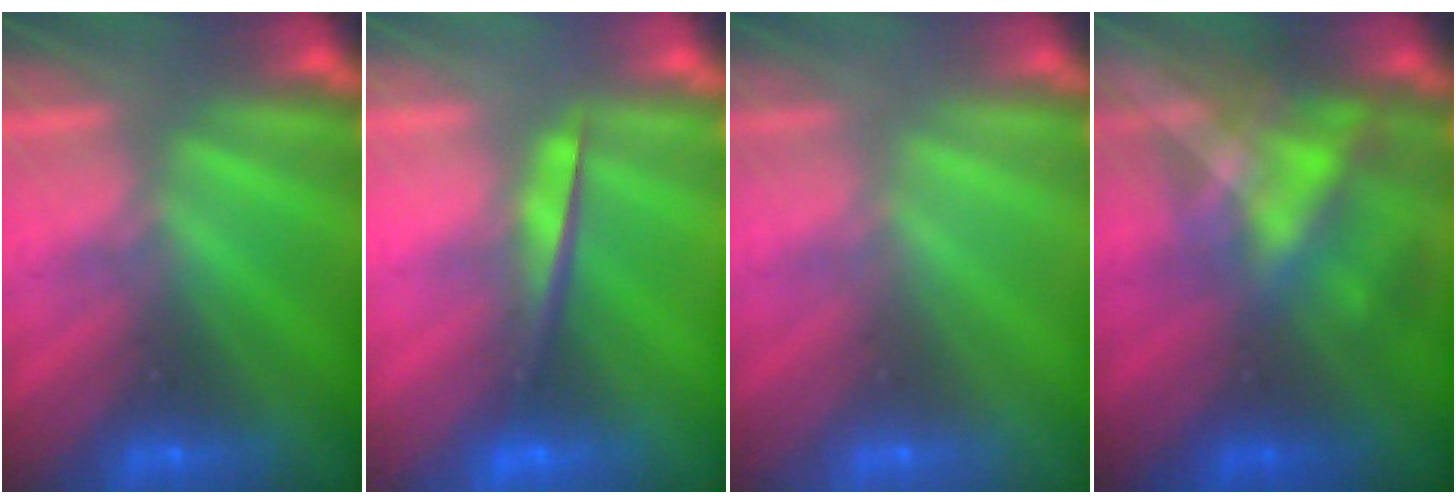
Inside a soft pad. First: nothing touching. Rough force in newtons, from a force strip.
{"total": 4.7}
{"total": 3.7}
{"total": 4.6}